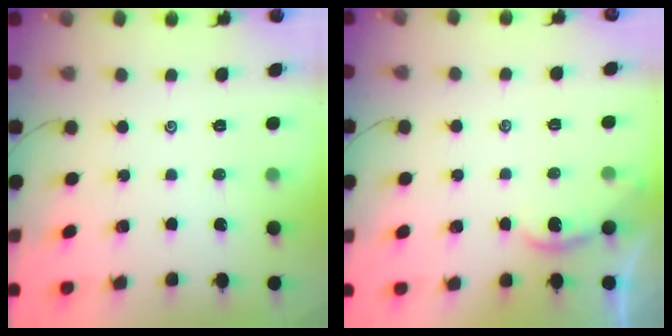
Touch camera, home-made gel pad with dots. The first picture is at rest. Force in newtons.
{"total": 1.2, "press": 1.2, "slide": 0.2}